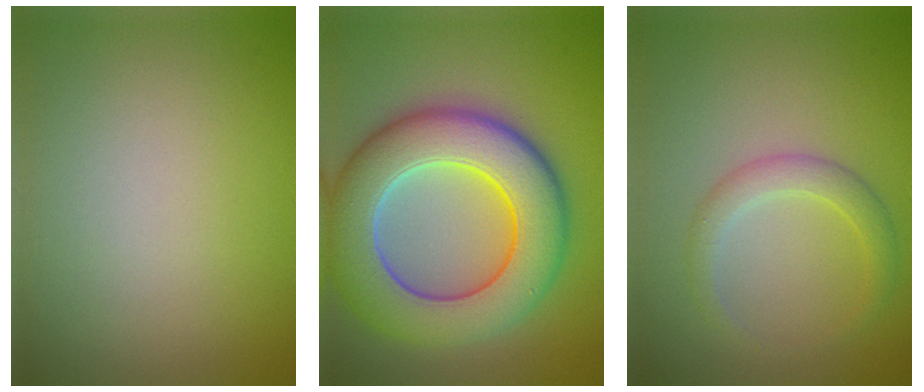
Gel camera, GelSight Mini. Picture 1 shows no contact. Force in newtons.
{"total": 11.2, "press": 11.2, "slide": 0.7}
{"total": 2.3, "press": 2.3, "slide": 0.1}